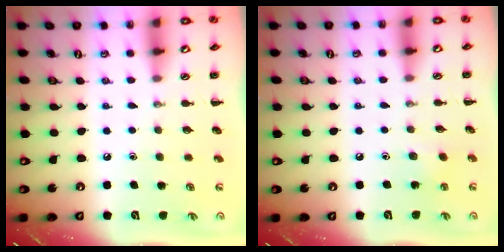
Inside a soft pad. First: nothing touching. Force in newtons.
{"total": 4.4, "press": 4.3, "slide": 1.1}